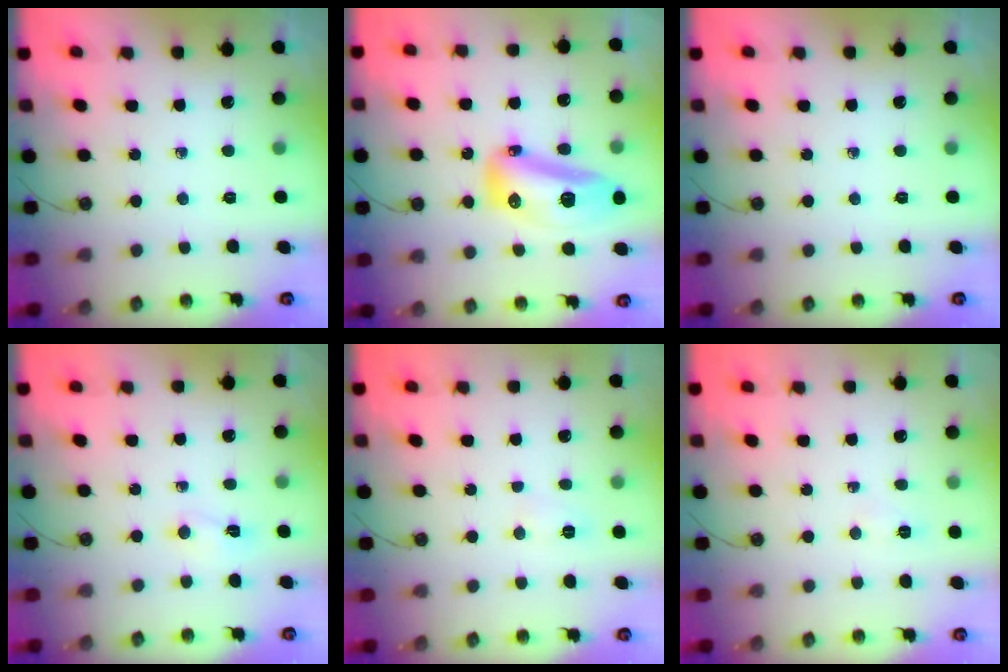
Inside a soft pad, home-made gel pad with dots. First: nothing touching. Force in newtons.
{"total": 15.6, "press": 15.5, "slide": 1.5}
{"total": 0.0}
{"total": 2.7, "press": 2.7, "slide": 0.5}
{"total": 4.6, "press": 4.4, "slide": 1.2}
{"total": 4.1, "press": 2.3, "slide": 3.4}